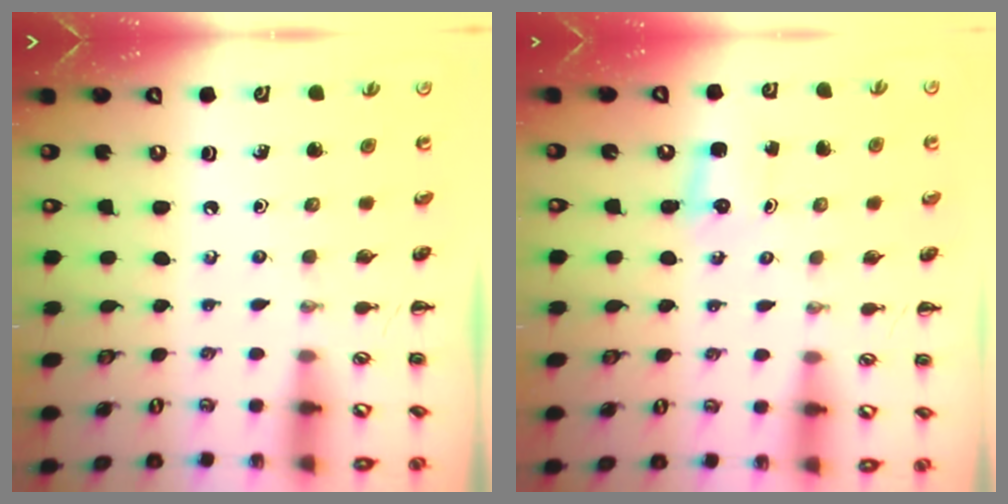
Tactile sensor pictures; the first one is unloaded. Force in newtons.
{"total": 2.1, "press": 2.0, "slide": 0.6}